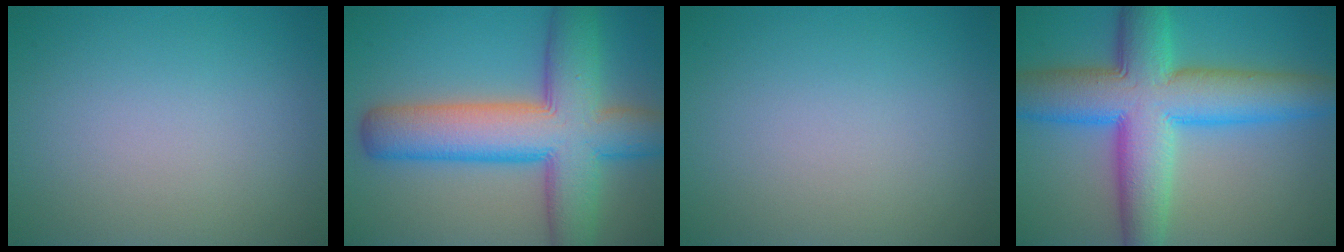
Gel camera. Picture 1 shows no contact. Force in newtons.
{"total": 11.6, "press": 11.6, "slide": 0.6}
{"total": 0.0}
{"total": 11.6, "press": 11.6, "slide": 0.2}